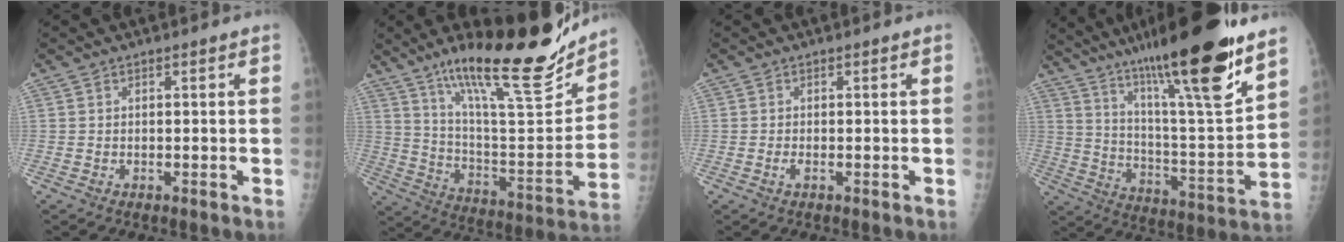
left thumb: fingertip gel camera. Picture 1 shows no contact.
{"total": 25.7, "force": [18.9, 5.6, 16.4], "torque": [-0.226, -0.098, 0.311]}
{"total": 0.8, "force": [-0.2, 0.4, 0.7], "torque": [-0.015, -0.002, -0.005]}
{"total": 26.5, "force": [17.8, 3.5, 19.3], "torque": [-0.292, -0.066, 0.297]}